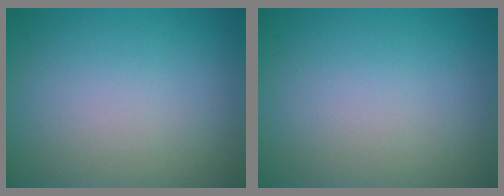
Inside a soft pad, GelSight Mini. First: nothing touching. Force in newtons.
{"total": 0.0}